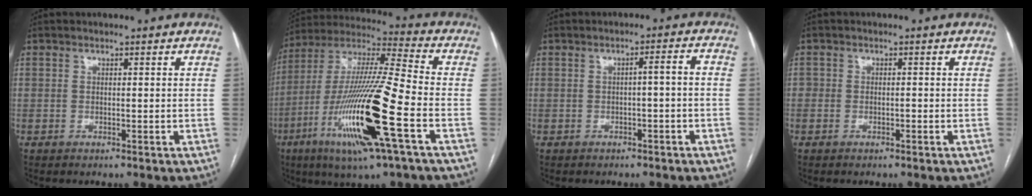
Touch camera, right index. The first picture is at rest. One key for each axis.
{"total": 21.9, "fx": -7.6, "fy": 1.0, "fz": 20.5, "tx": -0.419, "ty": -0.030, "tz": -0.145}
{"total": 2.4, "fx": -0.5, "fy": 0.2, "fz": 2.3, "tx": -0.030, "ty": 0.010, "tz": -0.006}
{"total": 1.1, "fx": -0.4, "fy": 0.8, "fz": 0.7, "tx": -0.013, "ty": 0.007, "tz": -0.006}